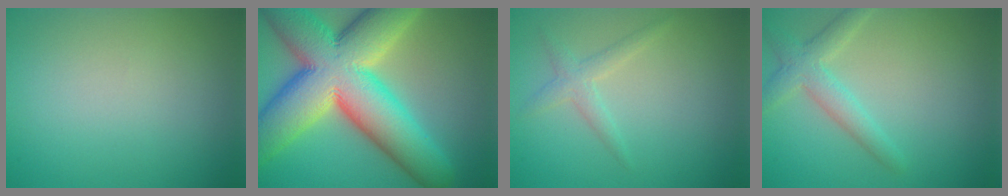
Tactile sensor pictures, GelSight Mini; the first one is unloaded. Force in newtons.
{"total": 17.0, "press": 17.0, "slide": 1.0}
{"total": 1.7, "press": 1.7, "slide": 0.1}
{"total": 3.0, "press": 3.0, "slide": 0.1}